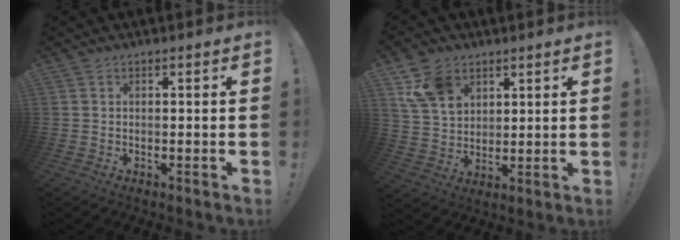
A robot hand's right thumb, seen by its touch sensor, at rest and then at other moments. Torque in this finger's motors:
{"motor_torque": [0.64, 1.82, 0.70, 0.58, 0.13]}